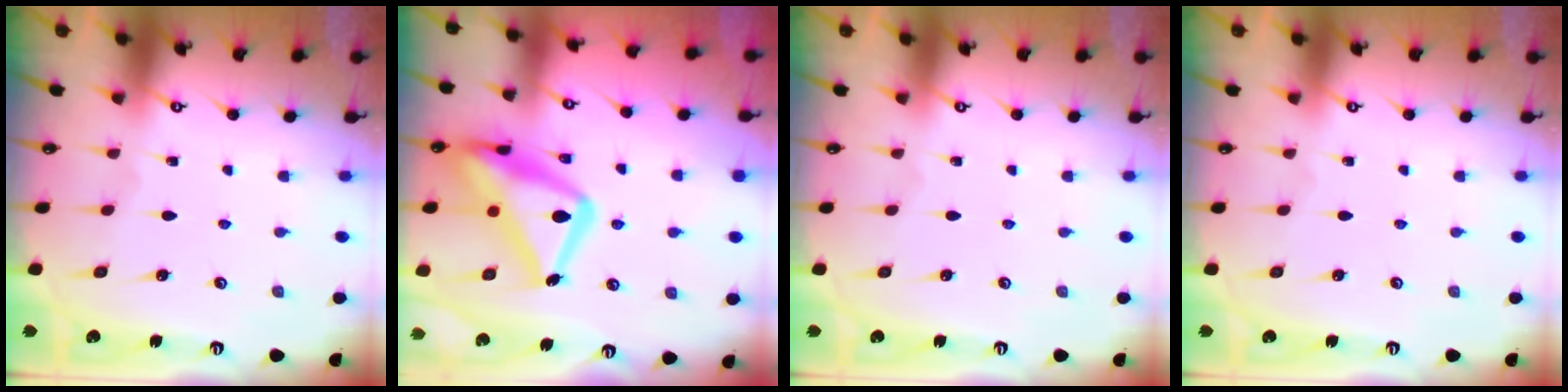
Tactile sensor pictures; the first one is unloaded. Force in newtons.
{"total": 21.7, "press": 21.6, "slide": 1.7}
{"total": 0.0}
{"total": 0.0}